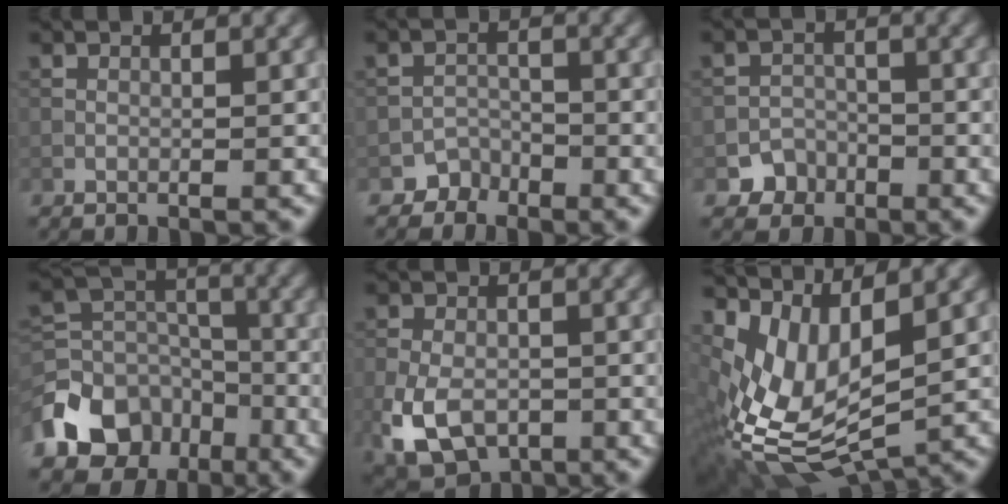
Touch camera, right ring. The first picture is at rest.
{"total": 2.0, "force": [-1.6, 1.2, -0.3], "torque": [0.017, 0.008, -0.023]}
{"total": 2.6, "force": [-1.6, 2.1, 0.0], "torque": [0.020, 0.005, -0.022]}
{"total": 10.3, "force": [-6.0, 7.5, 3.8], "torque": [-0.080, 0.007, -0.122]}
{"total": 7.4, "force": [-2.8, 4.8, 5.0], "torque": [-0.116, -0.020, -0.050]}
{"total": 9.0, "force": [1.0, 4.7, 7.6], "torque": [-0.174, -0.026, 0.033]}